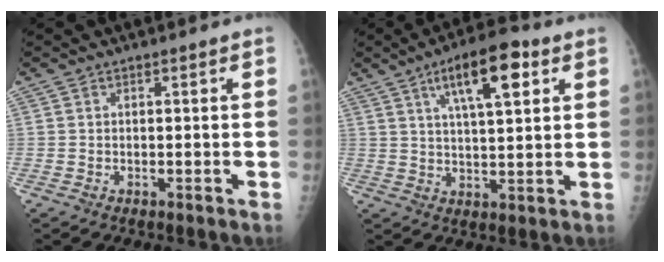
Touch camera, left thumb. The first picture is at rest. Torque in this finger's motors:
{"motor_torque": [2.21, 1.52, 1.32, -0.37, 0.09]}